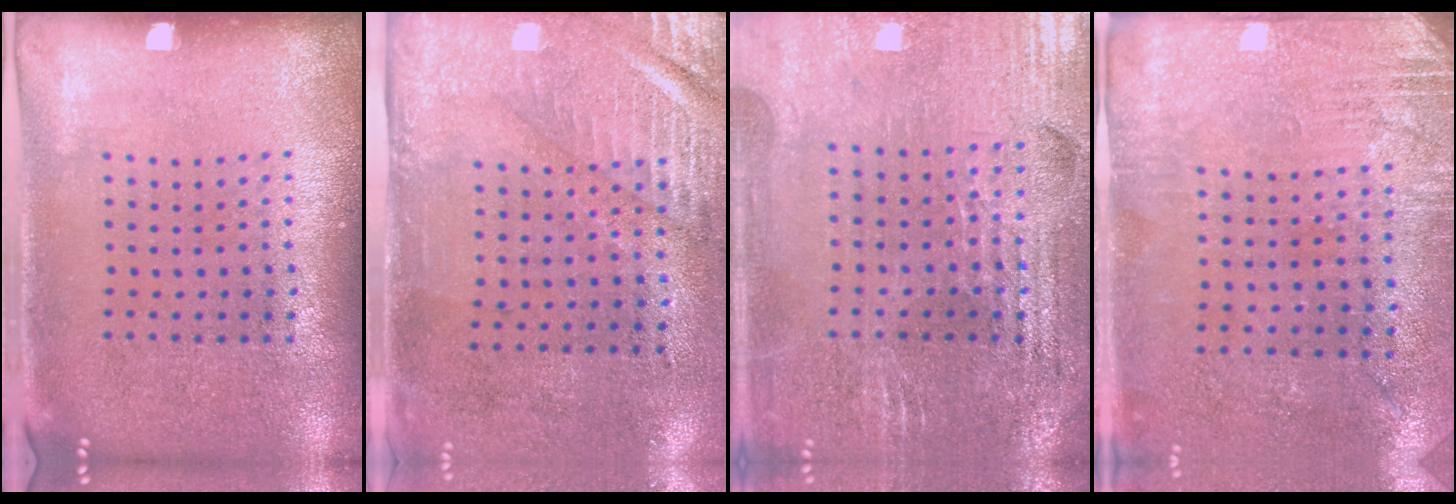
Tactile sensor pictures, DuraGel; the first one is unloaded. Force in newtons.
{"total": 3.0, "press": 2.5, "slide": 1.6}
{"total": 2.9, "press": 2.8, "slide": 0.4}
{"total": 2.8, "press": 2.5, "slide": 1.4}